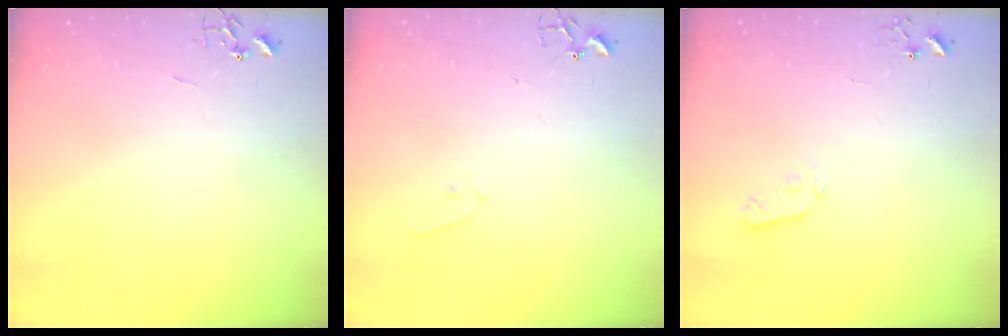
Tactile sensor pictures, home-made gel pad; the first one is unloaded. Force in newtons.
{"total": 5.7, "press": 5.7, "slide": 0.7}
{"total": 4.8, "press": 4.7, "slide": 0.7}